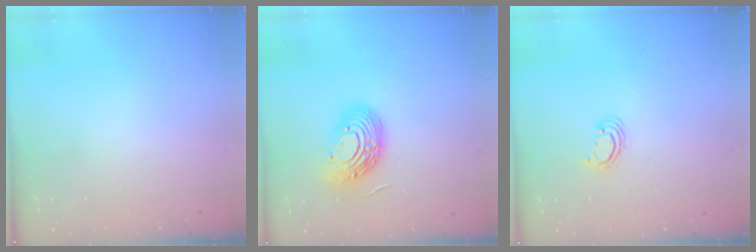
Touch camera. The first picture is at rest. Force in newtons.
{"total": 15.3, "press": 15.3, "slide": 0.9}
{"total": 2.4, "press": 2.4, "slide": 0.1}